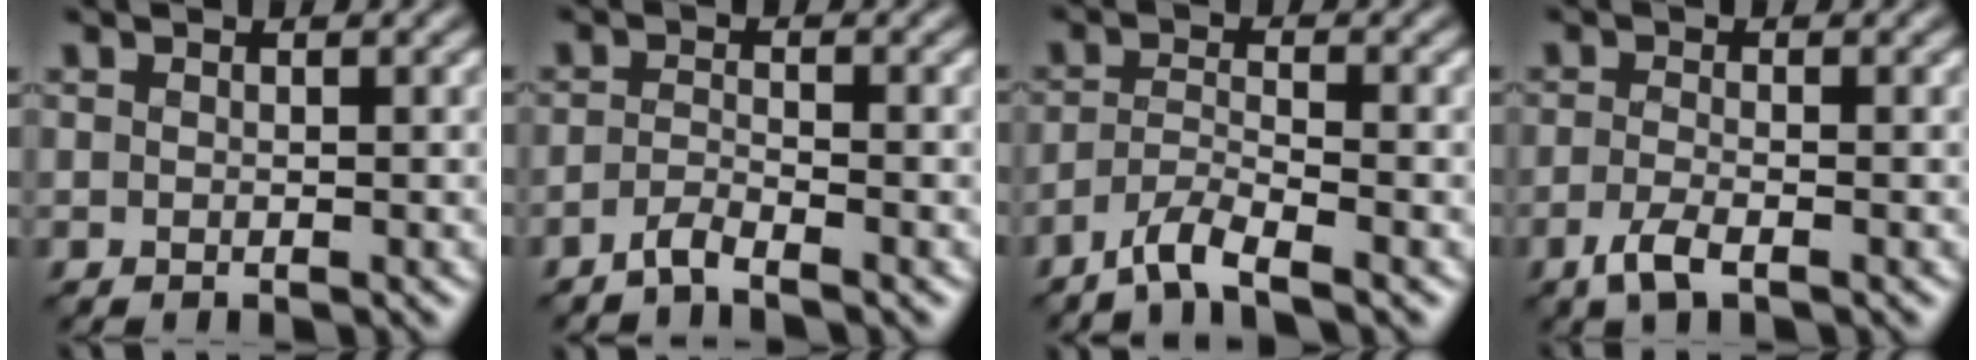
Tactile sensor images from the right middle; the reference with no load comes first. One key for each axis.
{"total": 1.5, "fx": -1.2, "fy": 0.2, "fz": 0.9, "tx": -0.017, "ty": 0.004, "tz": -0.034}
{"total": 3.2, "fx": -2.5, "fy": 0.4, "fz": 1.9, "tx": -0.037, "ty": 0.005, "tz": -0.059}
{"total": 2.1, "fx": -1.2, "fy": 0.7, "fz": 1.6, "tx": -0.037, "ty": -0.001, "tz": -0.030}